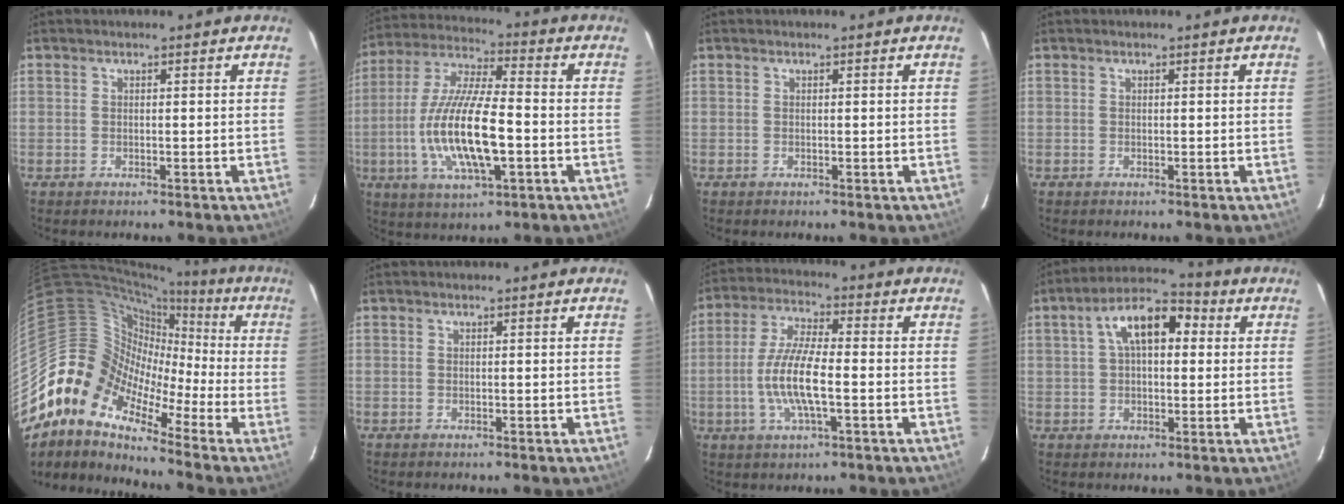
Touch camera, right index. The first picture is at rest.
{"total": 16.9, "force": [-3.7, 4.7, 15.8], "torque": [-0.323, -0.006, -0.069]}
{"total": 0.0}
{"total": 0.0}
{"total": 11.2, "force": [-6.3, 7.6, 5.3], "torque": [-0.083, 0.021, -0.152]}
{"total": 0.0}
{"total": 10.5, "force": [-2.3, 2.4, 10.0], "torque": [-0.203, 0.001, -0.048]}
{"total": 10.5, "force": [2.6, 5.5, 8.5], "torque": [-0.148, 0.037, 0.038]}